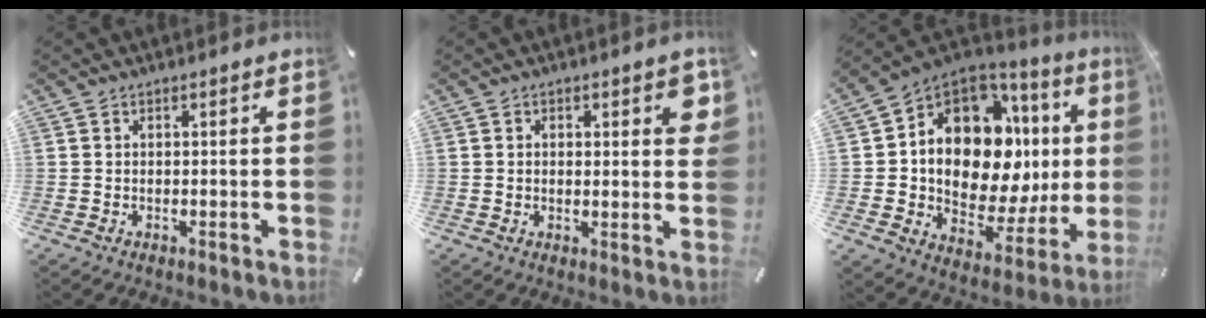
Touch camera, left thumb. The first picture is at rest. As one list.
[{"total": 4.5, "force": [1.5, 2.2, 3.6], "torque": [-0.042, -0.005, 0.020]}, {"total": 17.0, "force": [3.7, 11.2, 12.2], "torque": [-0.208, -0.056, 0.055]}]